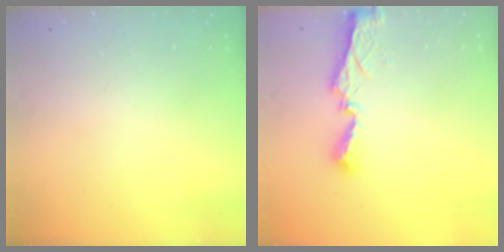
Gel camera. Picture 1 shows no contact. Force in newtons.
{"total": 7.8, "press": 7.8, "slide": 0.5}